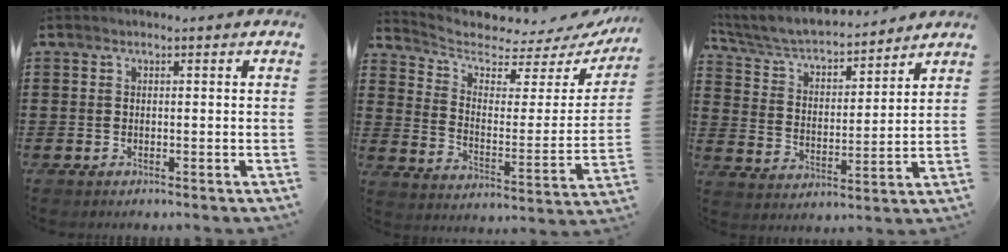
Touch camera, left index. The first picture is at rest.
{"total": 4.6, "force": [3.9, 1.6, 1.9], "torque": [-0.062, -0.034, 0.063]}
{"total": 5.2, "force": [4.7, 1.0, 1.9], "torque": [-0.060, -0.032, 0.074]}